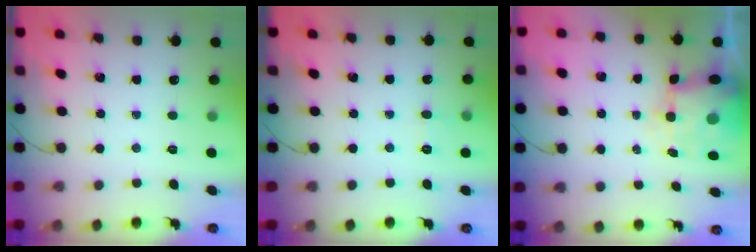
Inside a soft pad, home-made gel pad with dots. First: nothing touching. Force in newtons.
{"total": 4.7, "press": 4.5, "slide": 1.4}
{"total": 7.8, "press": 7.6, "slide": 1.7}